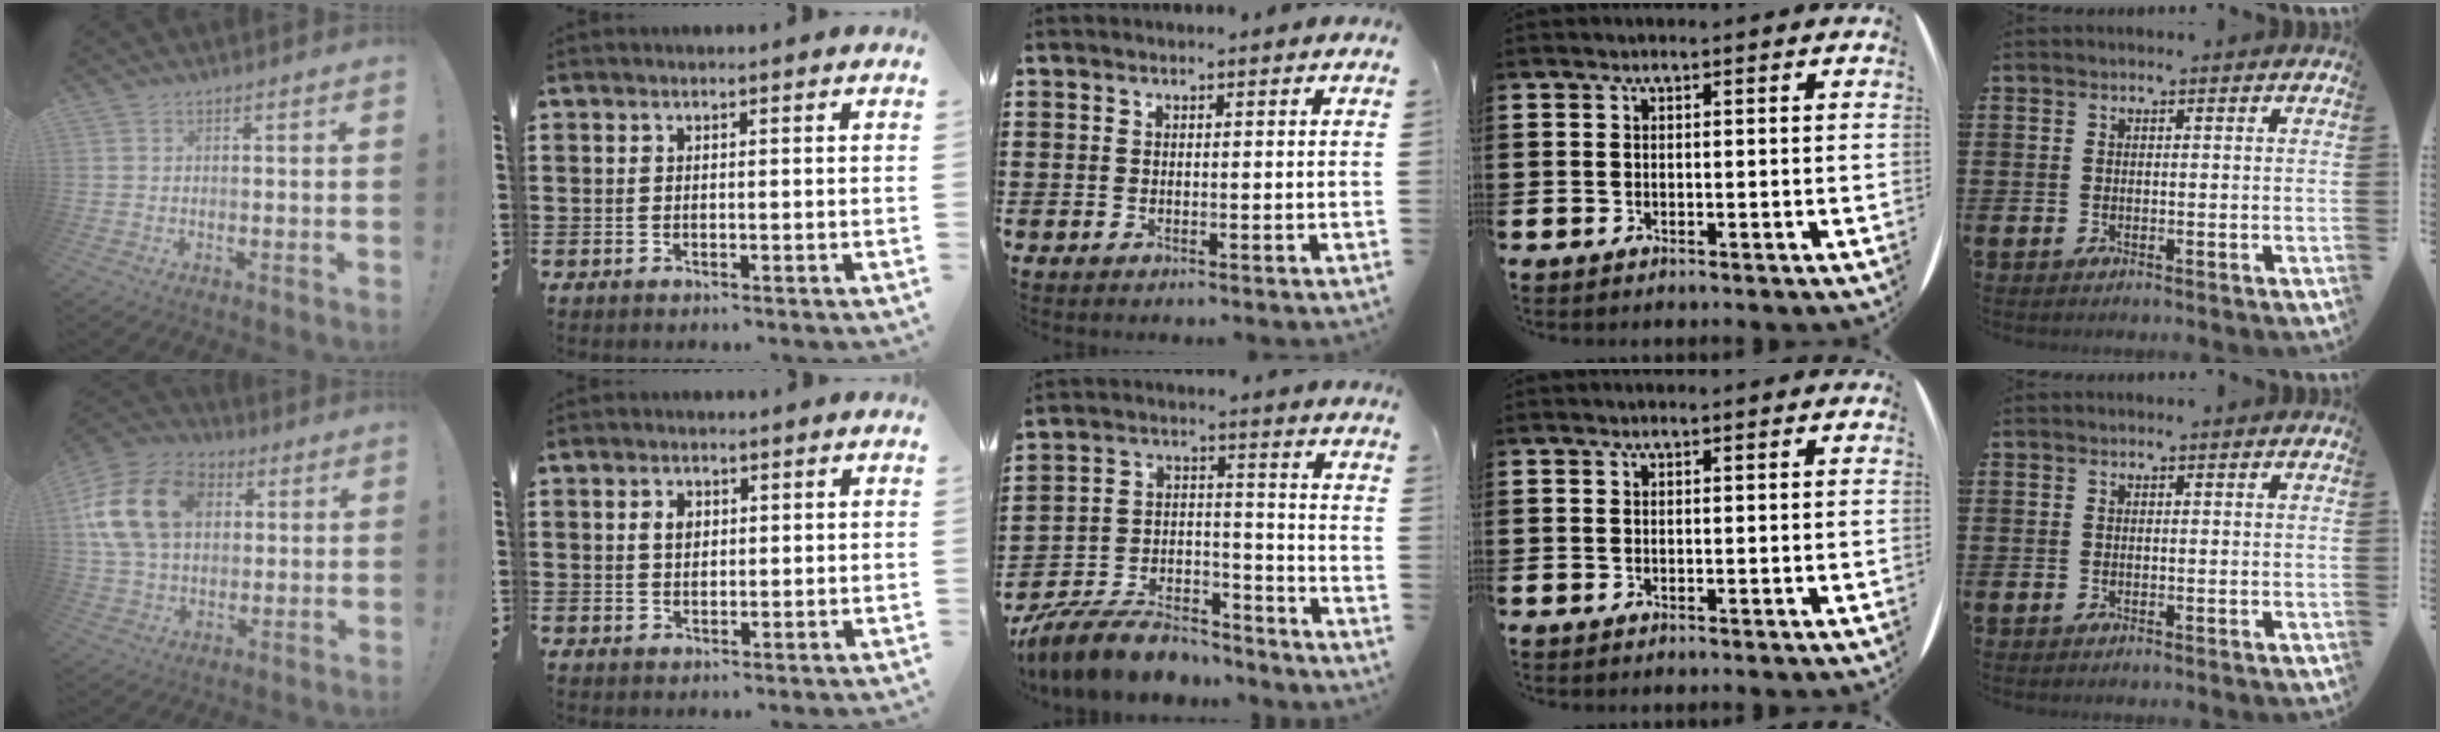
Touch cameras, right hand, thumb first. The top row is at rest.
{"thumb": {"total": 20.3, "force": [5.3, 14.6, 13.1], "torque": [-0.231, 0.001, 0.102]}, "index": {"total": 2.4, "force": [0.6, 1.6, 1.6], "torque": [-0.037, 0.009, 0.011]}, "middle": {"total": 10.2, "force": [-9.2, 2.7, 3.3], "torque": [-0.060, 0.029, -0.176]}}